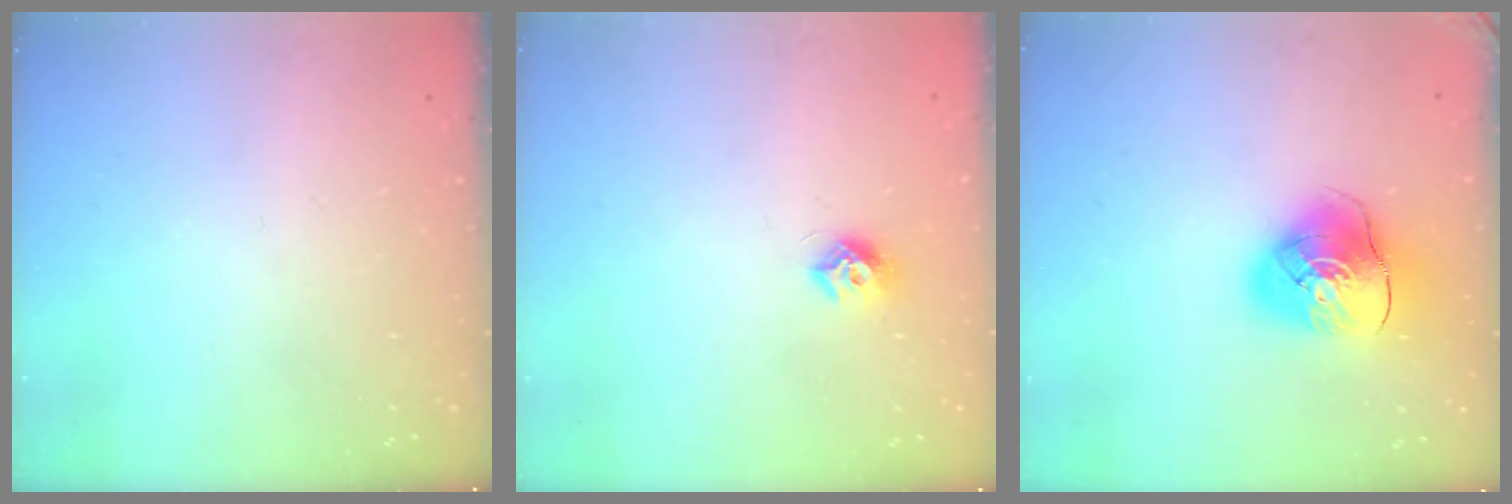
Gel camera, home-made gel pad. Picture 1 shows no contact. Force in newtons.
{"total": 7.7, "press": 7.7, "slide": 0.7}
{"total": 12.7, "press": 12.5, "slide": 1.8}